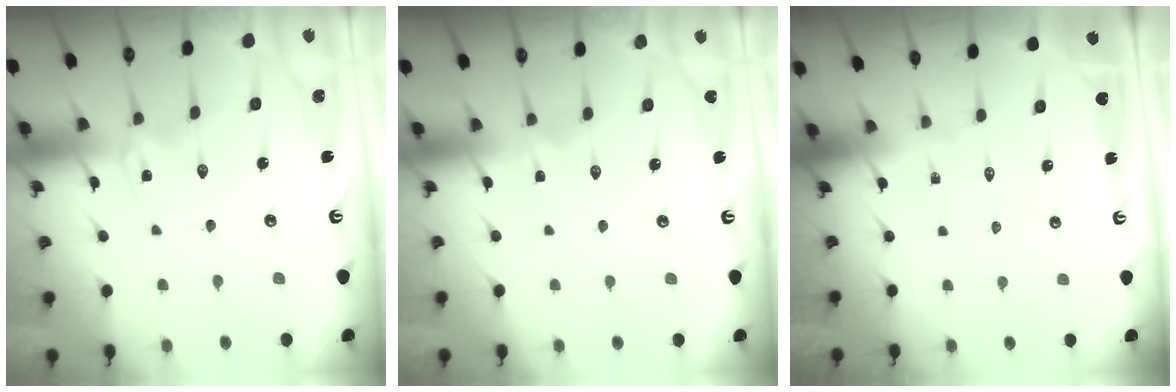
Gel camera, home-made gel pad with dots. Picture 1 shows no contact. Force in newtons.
{"total": 0.9, "press": 0.9, "slide": 0.1}
{"total": 0.0}